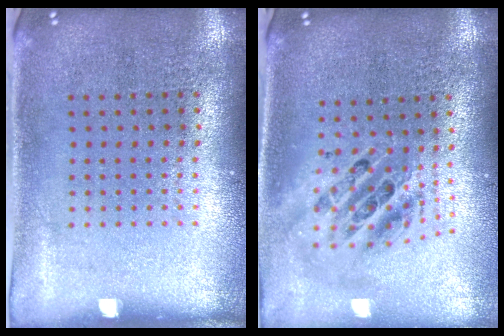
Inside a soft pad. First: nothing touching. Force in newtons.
{"total": 2.1, "press": 1.6, "slide": 1.4}